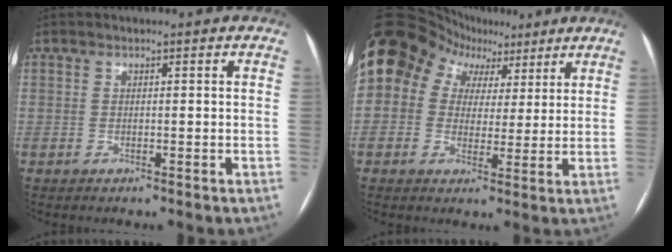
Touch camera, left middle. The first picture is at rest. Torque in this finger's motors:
{"motor_torque": [2.02, -0.12, 1.06, 0.21]}